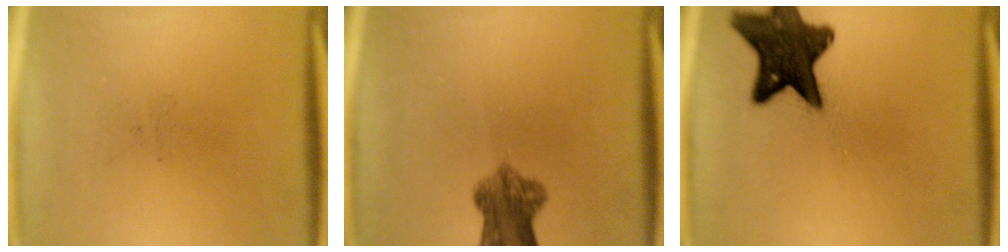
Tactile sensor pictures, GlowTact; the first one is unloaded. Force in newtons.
{"total": 6.5}
{"total": 14.2}